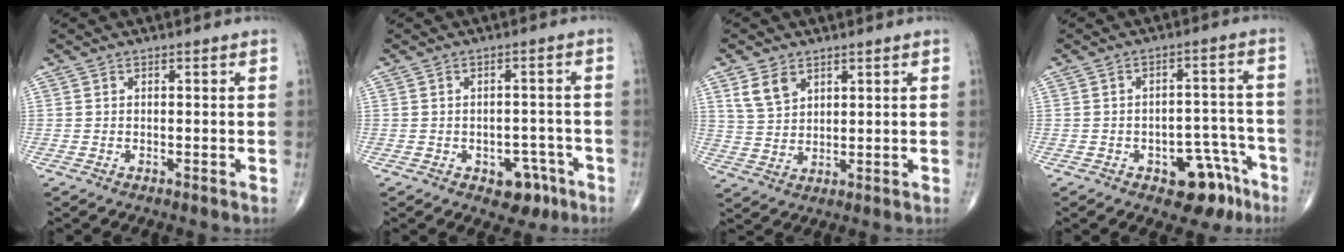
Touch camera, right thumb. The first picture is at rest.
{"total": 5.8, "force": [-2.9, 3.9, 3.2], "torque": [-0.013, 0.024, -0.034]}
{"total": 5.7, "force": [3.2, 3.7, 3.0], "torque": [-0.045, -0.012, 0.069]}
{"total": 9.5, "force": [-5.3, 5.2, 5.9], "torque": [-0.039, 0.049, -0.064]}